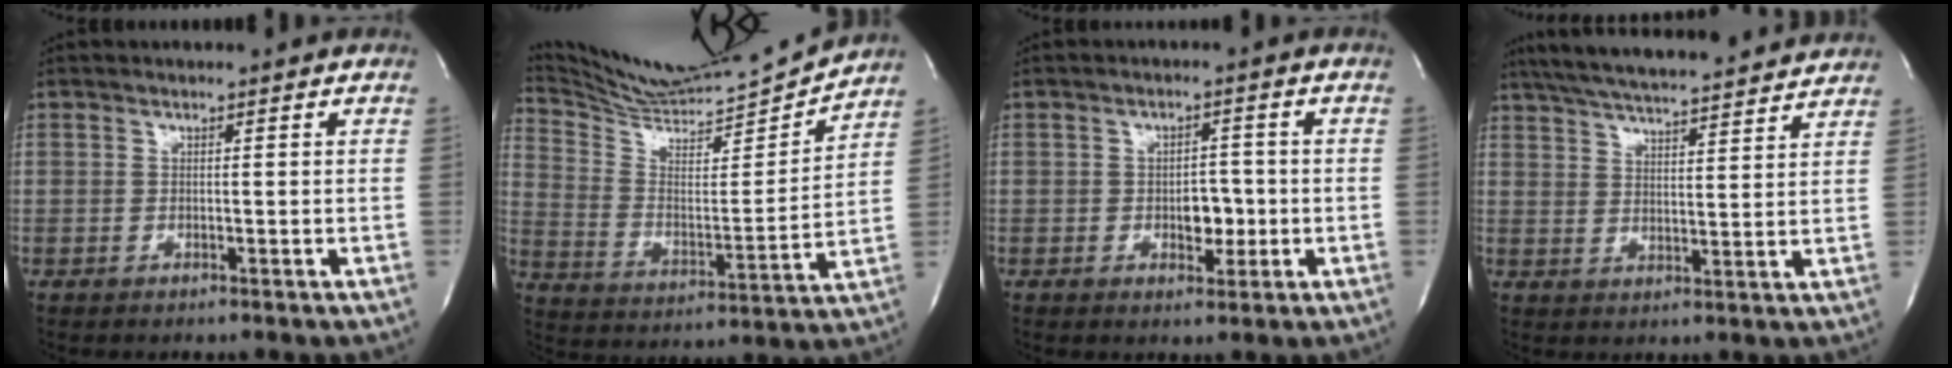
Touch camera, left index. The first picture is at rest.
{"total": 17.0, "force": [16.6, -0.8, 3.5], "torque": [-0.081, -0.040, 0.274]}
{"total": 3.6, "force": [-0.8, 2.2, 2.8], "torque": [-0.034, 0.004, -0.006]}
{"total": 19.7, "force": [17.8, 1.9, 8.1], "torque": [-0.143, 0.030, 0.252]}